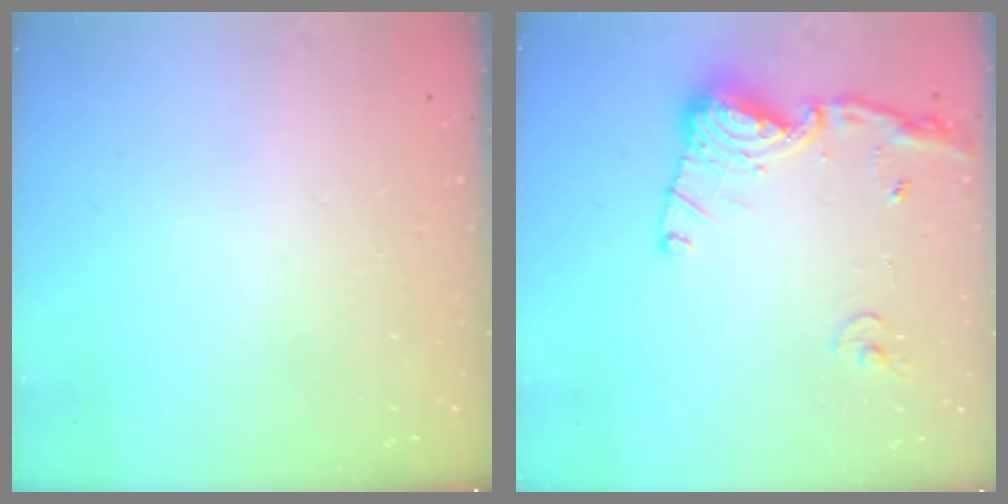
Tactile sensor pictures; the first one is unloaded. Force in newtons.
{"total": 13.8, "press": 13.8, "slide": 1.5}